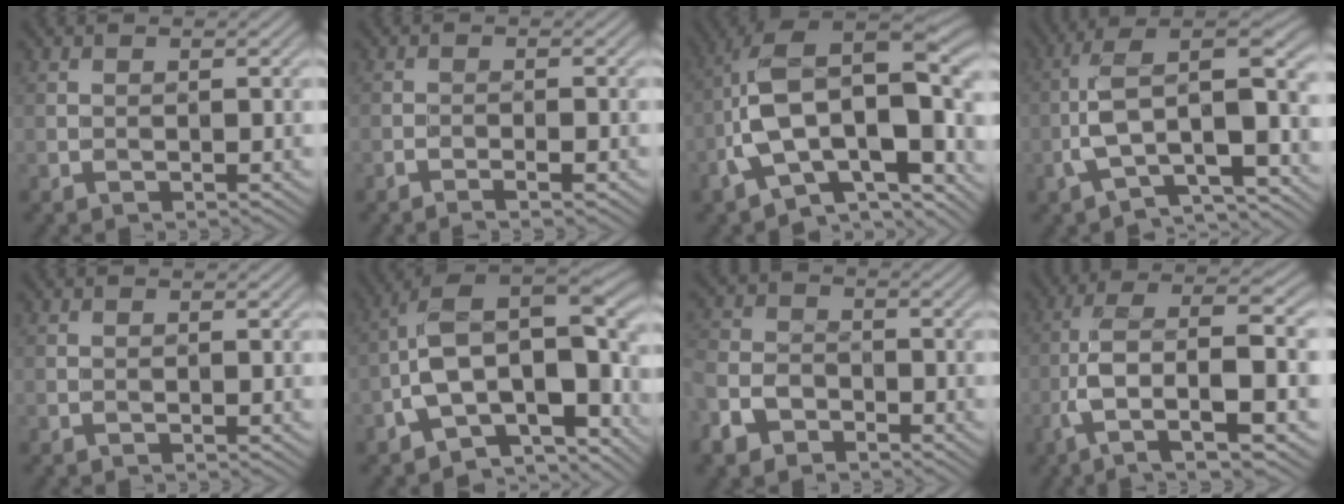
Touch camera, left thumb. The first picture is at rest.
{"total": 1.8, "force": [-1.5, -0.1, 1.0], "torque": [-0.023, 0.002, -0.025]}
{"total": 15.1, "force": [-4.8, 8.4, 11.6], "torque": [-0.198, -0.006, -0.077]}
{"total": 10.8, "force": [-3.3, 4.3, 9.3], "torque": [-0.167, 0.002, -0.058]}
{"total": 0.0}
{"total": 13.3, "force": [-4.8, 6.8, 10.4], "torque": [-0.174, 0.001, -0.079]}
{"total": 4.5, "force": [-3.4, 2.7, 1.3], "torque": [-0.039, -0.006, -0.078]}
{"total": 10.3, "force": [-2.5, 3.1, 9.5], "torque": [-0.187, 0.002, -0.044]}